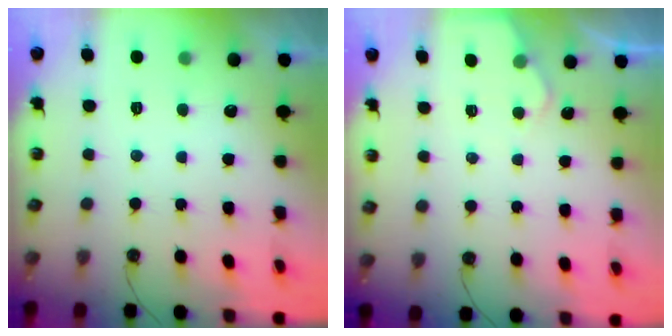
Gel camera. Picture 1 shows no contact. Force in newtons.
{"total": 3.4, "press": 3.4, "slide": 0.4}